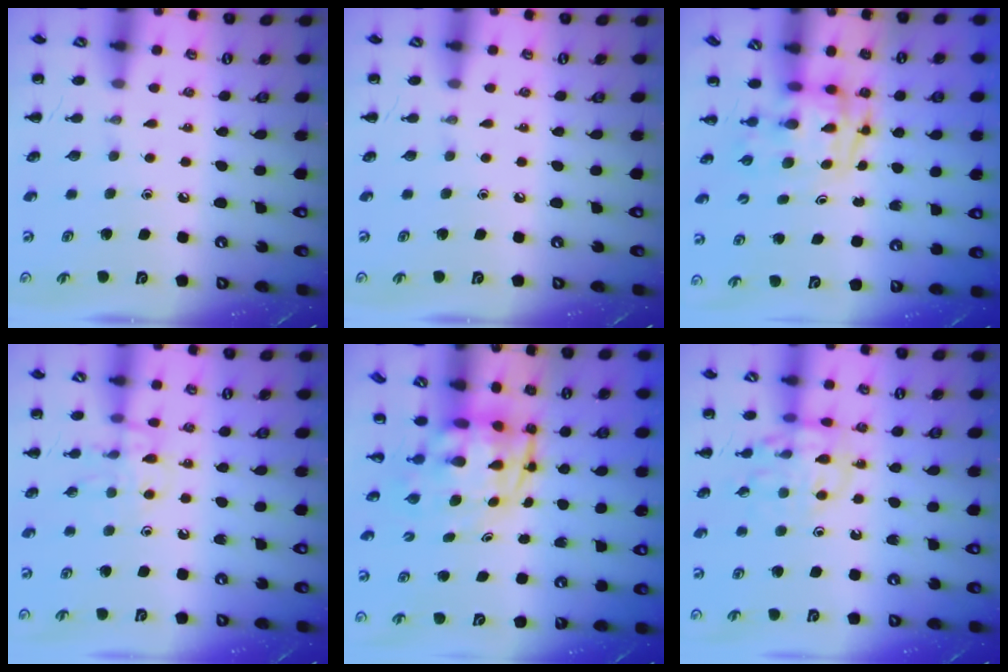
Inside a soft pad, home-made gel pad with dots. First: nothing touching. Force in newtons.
{"total": 0.0}
{"total": 3.2, "press": 3.1, "slide": 0.6}
{"total": 11.1, "press": 11.1, "slide": 0.7}
{"total": 3.9, "press": 3.6, "slide": 1.4}
{"total": 13.6, "press": 13.6, "slide": 1.5}